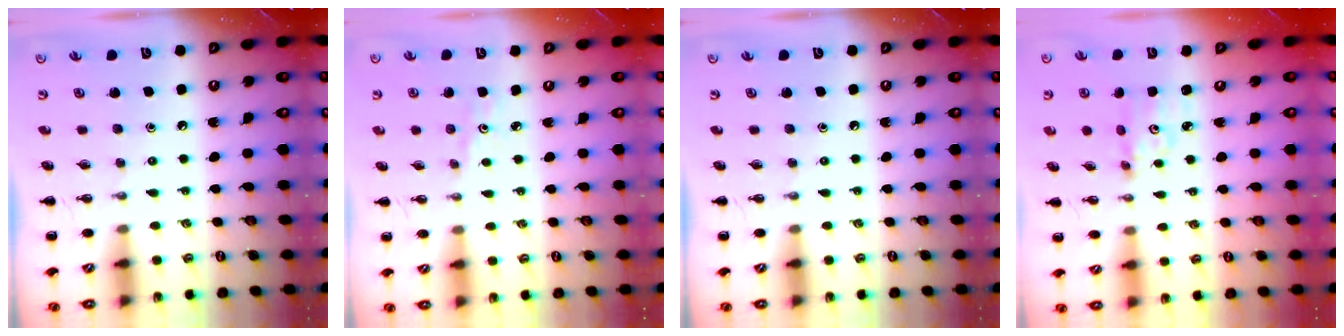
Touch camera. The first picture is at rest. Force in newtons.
{"total": 2.2, "press": 2.1, "slide": 0.7}
{"total": 0.0}
{"total": 2.7, "press": 2.7, "slide": 0.3}